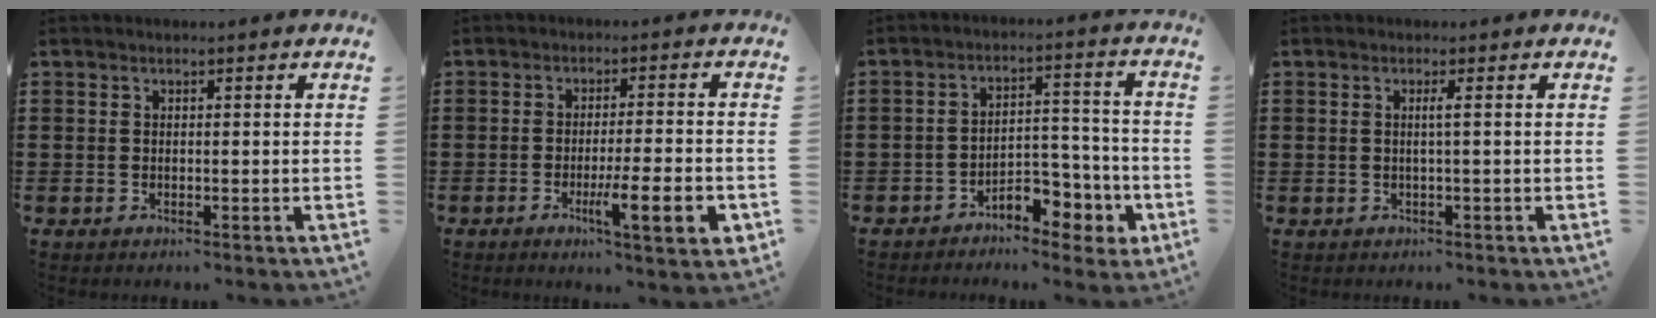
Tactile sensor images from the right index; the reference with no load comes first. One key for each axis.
{"total": 8.8, "fx": -3.0, "fy": 1.5, "fz": 8.1, "tx": -0.129, "ty": -0.010, "tz": -0.050}
{"total": 6.1, "fx": -4.2, "fy": 3.4, "fz": 2.8, "tx": -0.039, "ty": 0.018, "tz": -0.079}
{"total": 1.4, "fx": 0.0, "fy": -0.4, "fz": 1.3, "tx": -0.025, "ty": -0.003, "tz": -0.004}